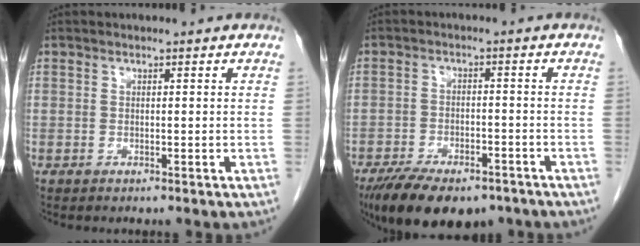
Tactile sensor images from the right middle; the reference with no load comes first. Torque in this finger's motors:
{"motor_torque": [1.17, -0.97, 0.20, 0.06]}